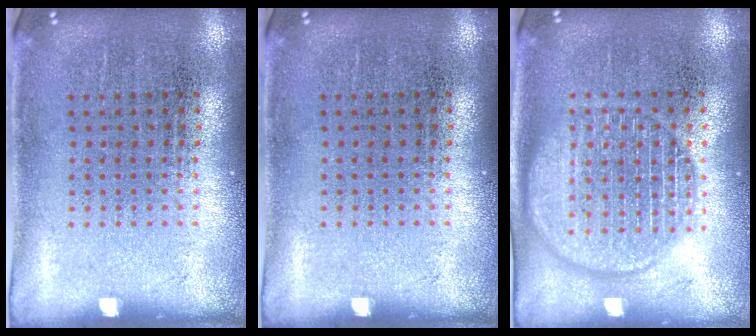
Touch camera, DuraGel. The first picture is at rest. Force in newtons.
{"total": 0.0}
{"total": 2.9, "press": 2.9, "slide": 0.4}